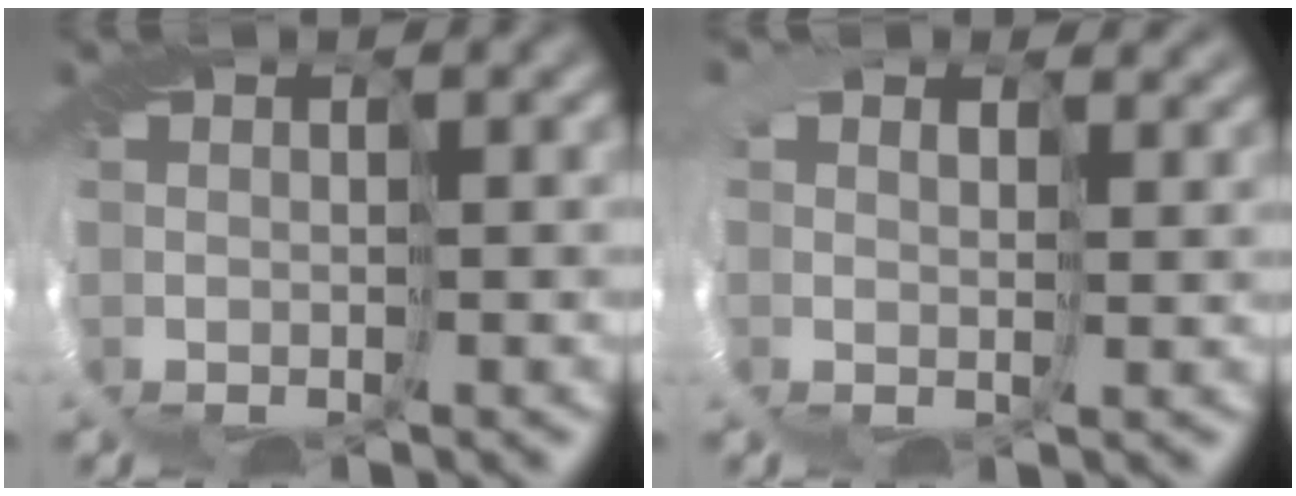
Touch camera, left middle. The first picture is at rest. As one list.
[{"total": 4.6, "force": [3.3, 2.8, 1.6], "torque": [-0.060, 0.018, 0.046]}]